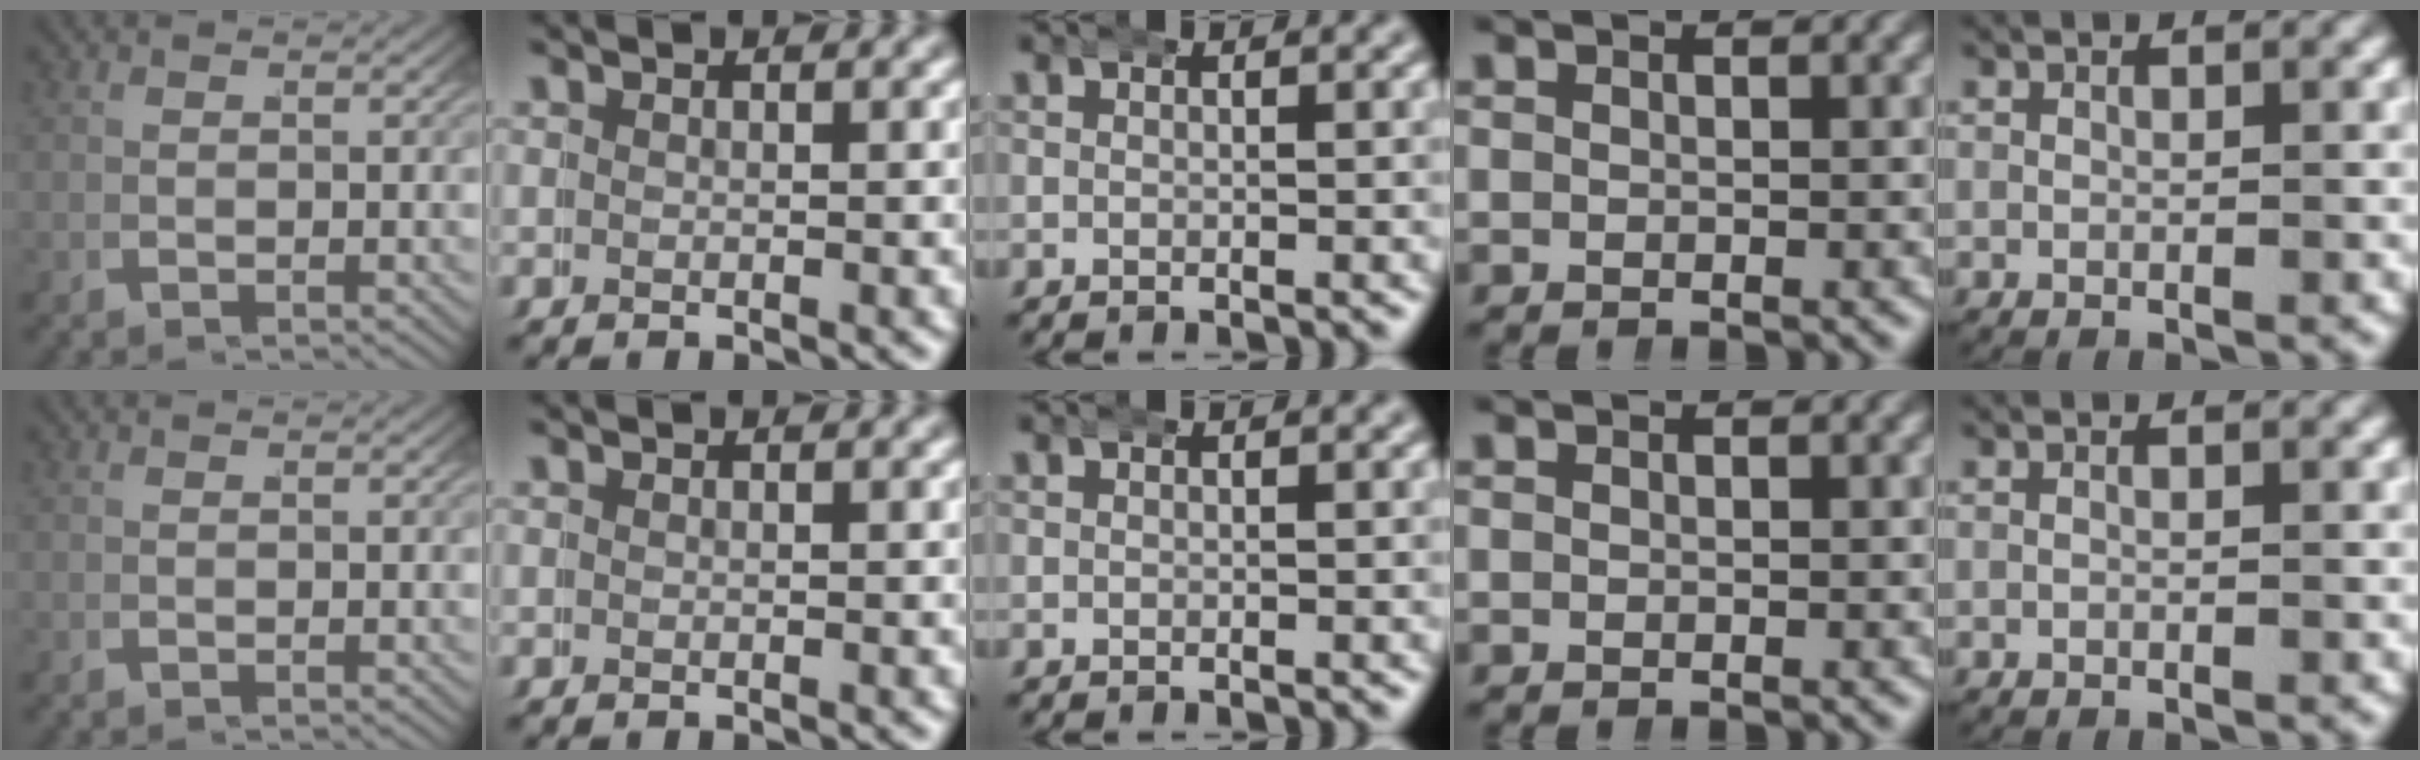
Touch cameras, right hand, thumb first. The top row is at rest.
{}